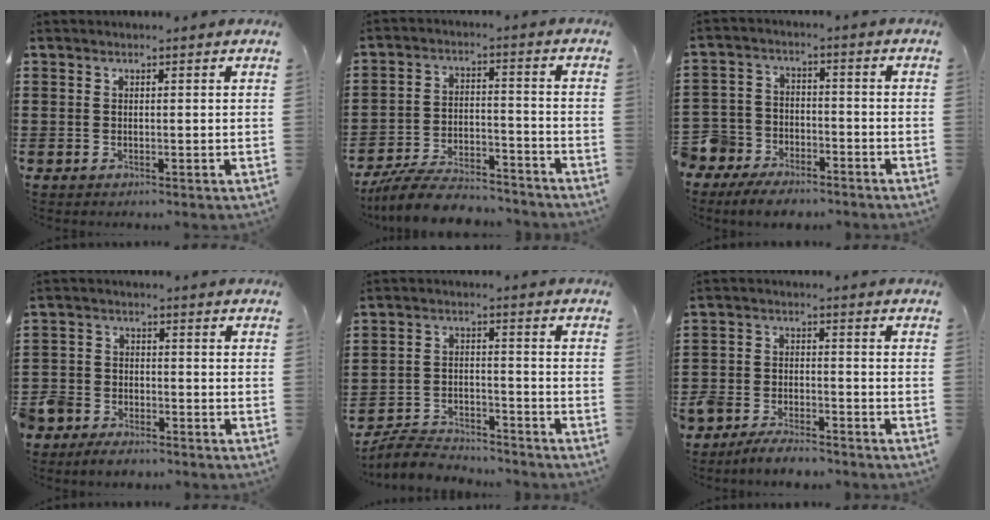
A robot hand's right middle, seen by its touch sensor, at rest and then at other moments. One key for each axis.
{"total": 8.0, "fx": -7.5, "fy": 1.4, "fz": 2.6, "tx": -0.050, "ty": 0.015, "tz": -0.144}
{"total": 6.8, "fx": -6.1, "fy": 2.9, "fz": 0.4, "tx": -0.023, "ty": 0.022, "tz": -0.128}
{"total": 4.3, "fx": -3.9, "fy": 1.7, "fz": 0.1, "tx": -0.014, "ty": 0.007, "tz": -0.085}
{"total": 5.1, "fx": -5.0, "fy": 0.9, "fz": 0.9, "tx": -0.028, "ty": 0.006, "tz": -0.104}
{"total": 4.8, "fx": -4.7, "fy": 1.1, "fz": 0.4, "tx": -0.016, "ty": 0.007, "tz": -0.099}